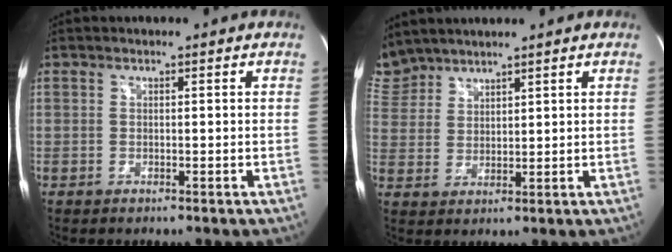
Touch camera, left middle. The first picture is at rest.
{"total": 6.0, "force": [5.7, 1.9, 0.1], "torque": [-0.012, 0.017, 0.125]}